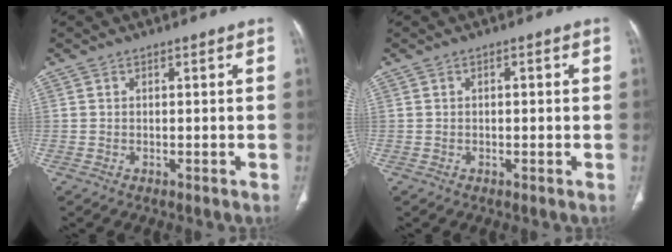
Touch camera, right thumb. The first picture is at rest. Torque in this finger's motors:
{"motor_torque": [0.04, -0.71, 0.12, 0.26, 0.07]}